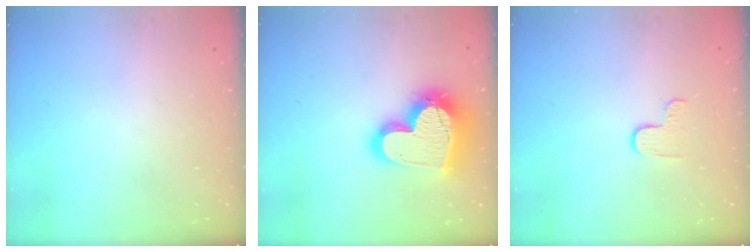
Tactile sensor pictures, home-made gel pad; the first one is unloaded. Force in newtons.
{"total": 21.6, "press": 21.5, "slide": 1.7}
{"total": 3.1, "press": 3.1, "slide": 0.4}